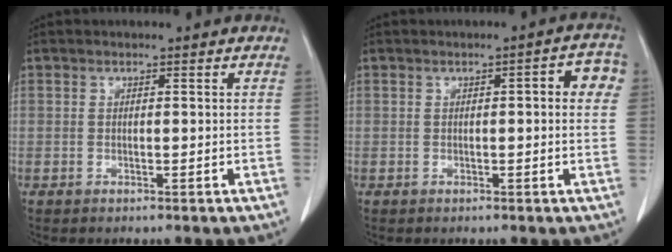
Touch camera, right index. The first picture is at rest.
{"total": 4.5, "force": [0.9, 1.1, 4.3], "torque": [-0.047, 0.017, 0.004]}